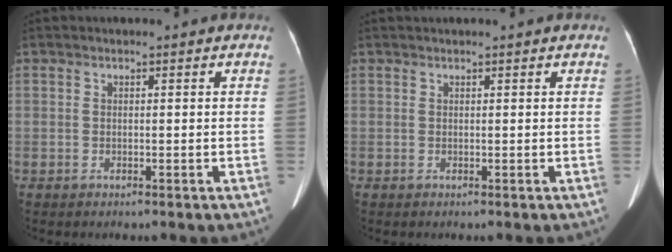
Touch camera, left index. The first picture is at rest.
{"total": 1.6, "force": [1.4, -0.1, 0.6], "torque": [-0.007, 0.025, 0.025]}